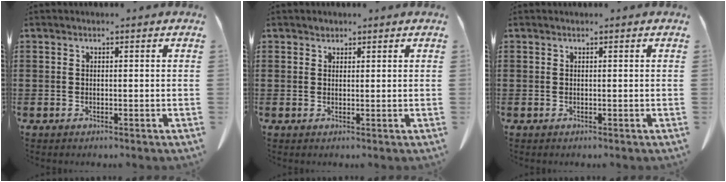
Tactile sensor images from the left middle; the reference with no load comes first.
{"total": 0.9, "force": [0.8, 0.5, 0.0], "torque": [-0.003, 0.001, 0.015]}
{"total": 0.0}